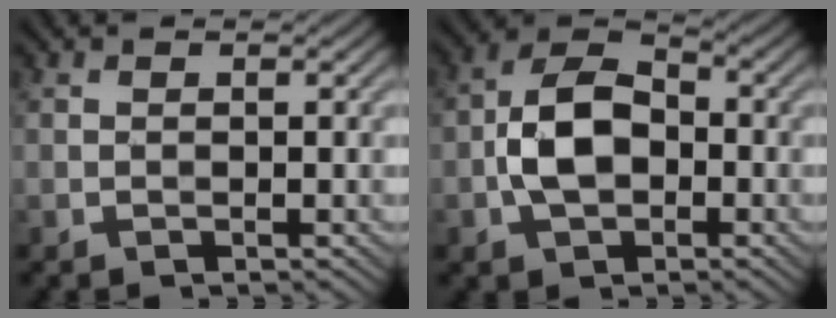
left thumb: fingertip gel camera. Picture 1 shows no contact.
{"total": 6.9, "force": [-1.4, 4.5, 5.1], "torque": [-0.107, 0.009, -0.034]}